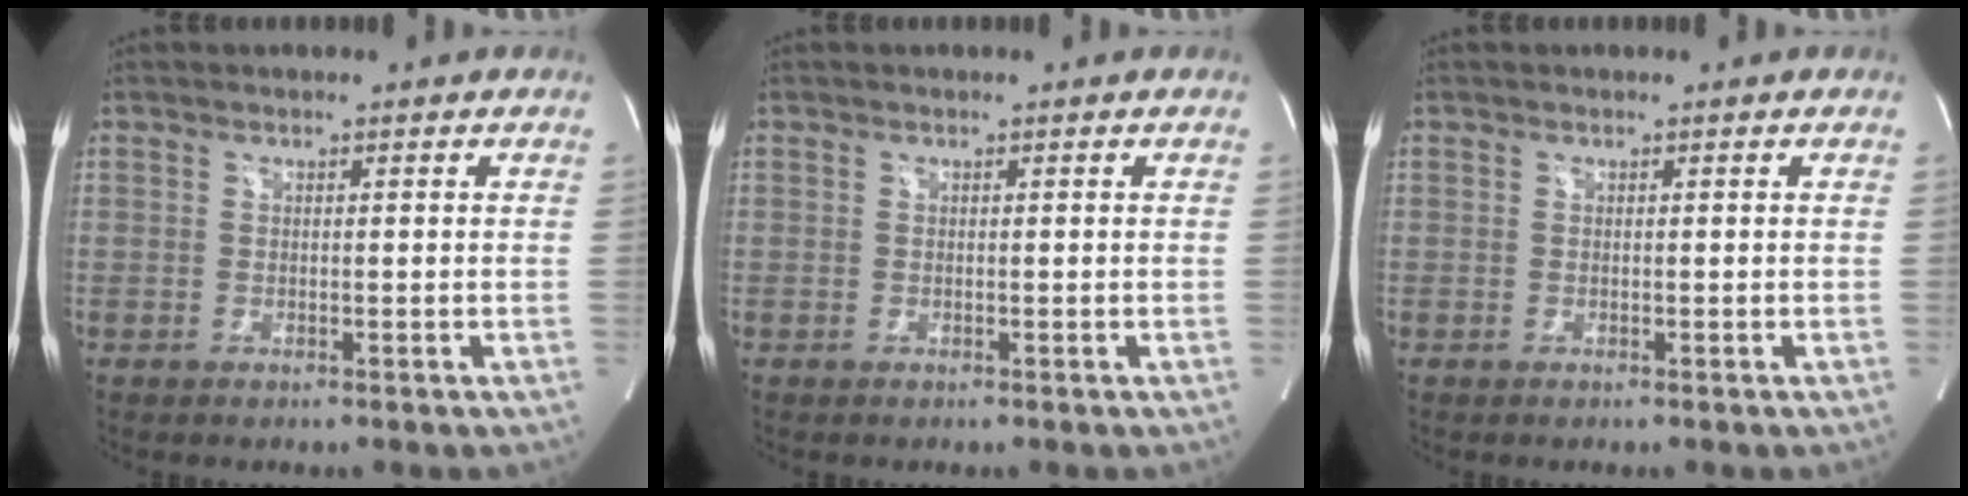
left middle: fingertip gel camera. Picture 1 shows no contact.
{"total": 0.0}
{"total": 0.0}